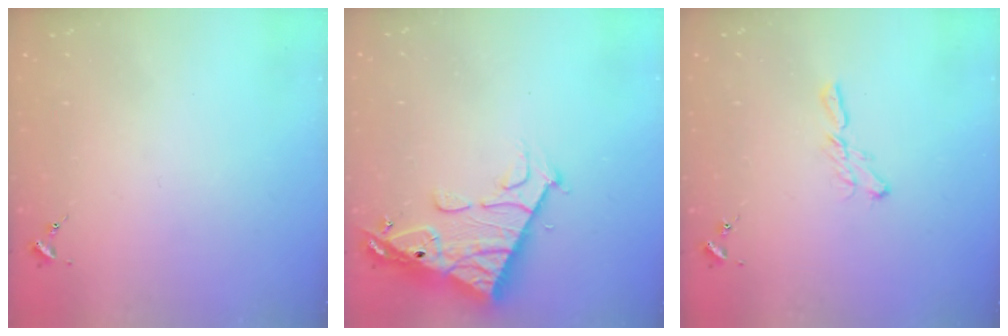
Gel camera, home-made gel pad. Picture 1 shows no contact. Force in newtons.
{"total": 15.6, "press": 15.5, "slide": 1.5}
{"total": 5.6, "press": 5.6, "slide": 0.2}